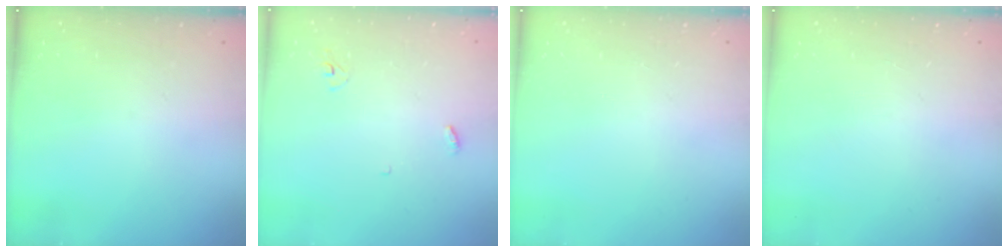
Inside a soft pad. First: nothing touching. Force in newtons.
{"total": 3.3, "press": 3.2, "slide": 0.3}
{"total": 0.0}
{"total": 0.0}